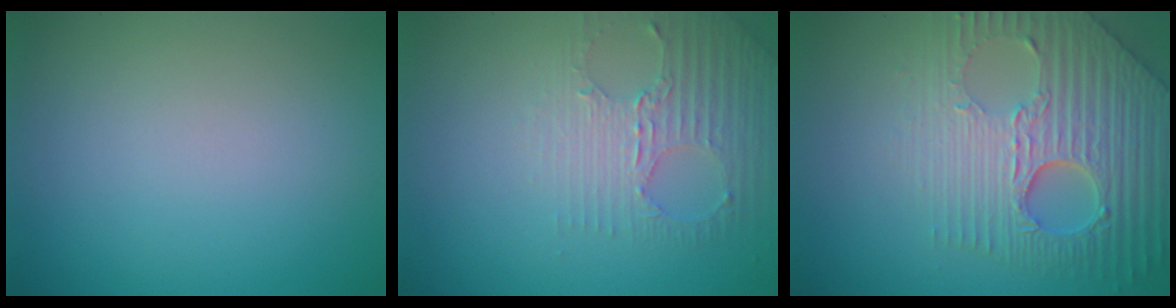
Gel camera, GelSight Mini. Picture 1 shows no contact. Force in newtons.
{"total": 2.8, "press": 2.5, "slide": 1.3}
{"total": 7.1, "press": 5.7, "slide": 4.2}